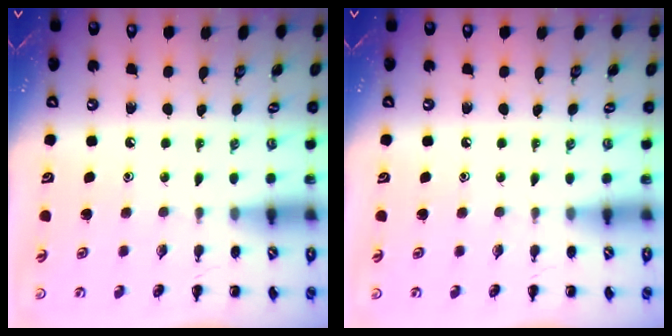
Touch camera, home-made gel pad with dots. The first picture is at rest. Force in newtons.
{"total": 0.0}